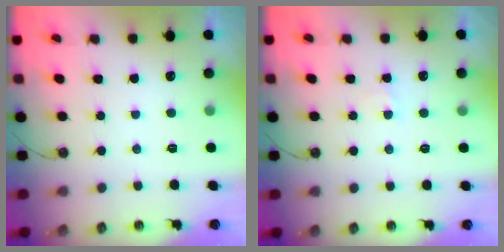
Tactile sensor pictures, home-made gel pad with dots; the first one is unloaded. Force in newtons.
{"total": 2.8, "press": 2.8, "slide": 0.4}